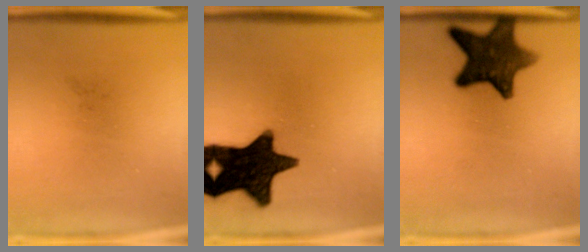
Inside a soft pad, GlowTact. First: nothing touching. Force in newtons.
{"total": 17.5}
{"total": 12.2}